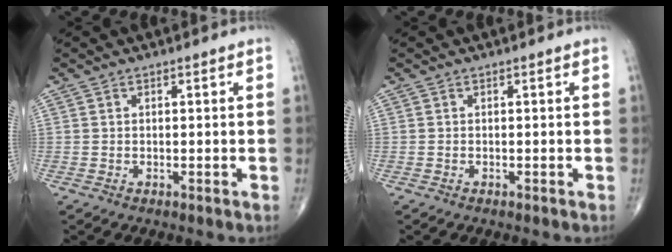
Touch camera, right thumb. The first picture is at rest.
{"total": 0.0}